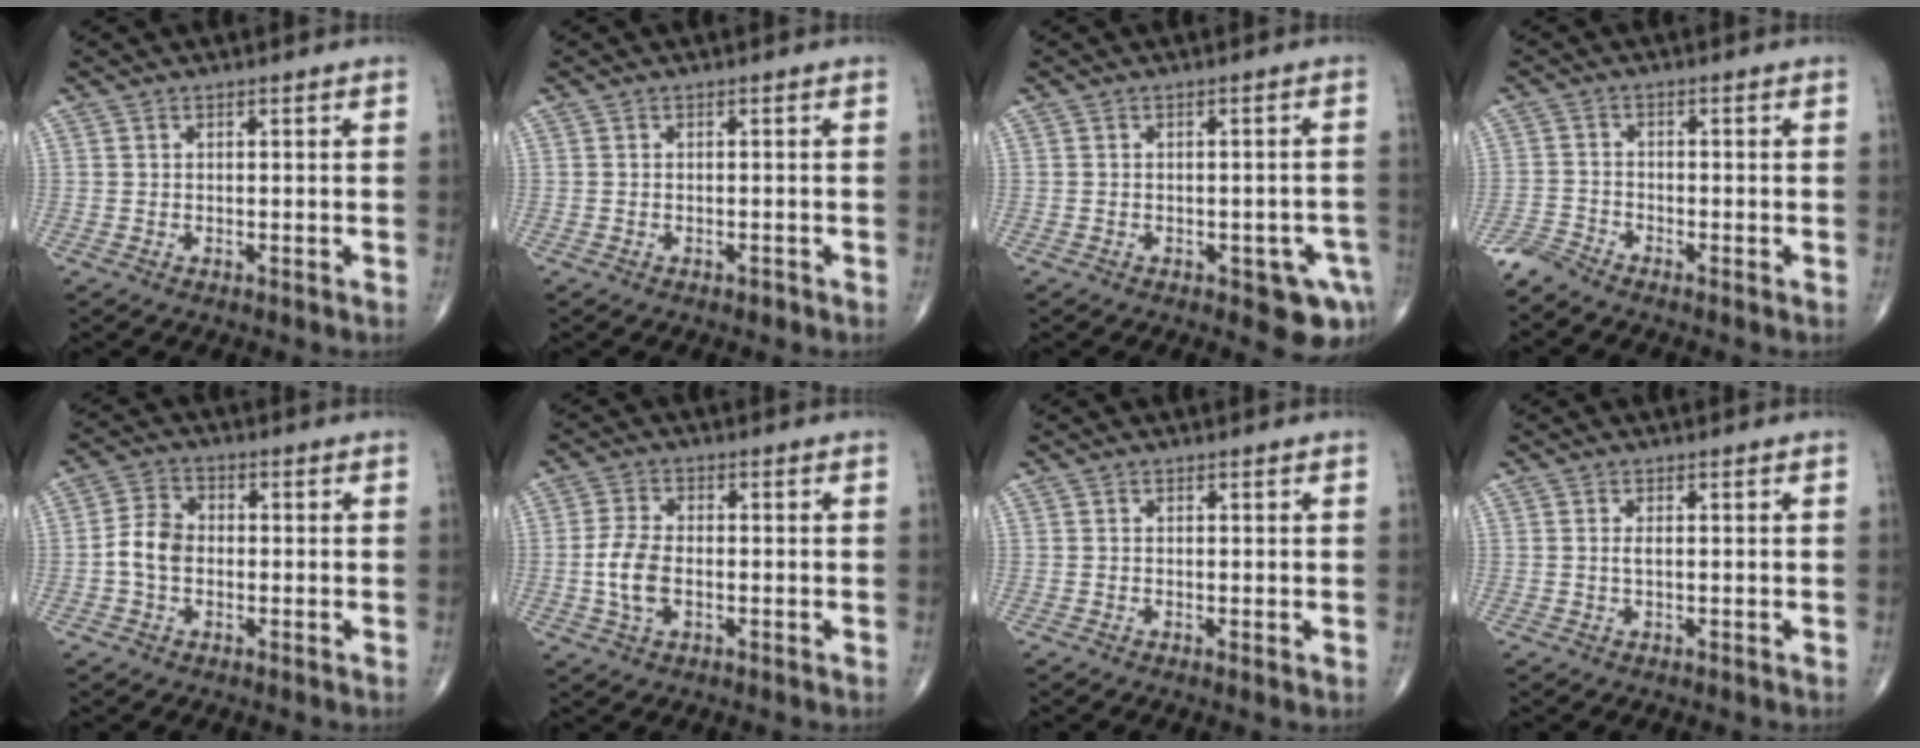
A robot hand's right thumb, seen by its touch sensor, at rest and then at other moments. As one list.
[{"total": 0.6, "force": [-0.5, 0.3, 0.2], "torque": [-0.004, 0.000, -0.009]}, {"total": 6.5, "force": [-3.0, 2.8, 5.1], "torque": [-0.041, 0.012, -0.030]}, {"total": 2.7, "force": [-2.7, 0.0, 0.2], "torque": [-0.009, -0.012, -0.067]}, {"total": 5.6, "force": [-0.9, 4.1, 3.7], "torque": [-0.065, 0.019, -0.026]}, {"total": 6.2, "force": [-1.1, 3.5, 5.0], "torque": [-0.107, 0.007, -0.023]}, {"total": 0.6, "force": [0.0, 0.1, 0.6], "torque": [-0.013, -0.004, -0.003]}, {"total": 0.9, "force": [0.0, 0.3, 0.8], "torque": [-0.021, -0.002, 0.000]}]